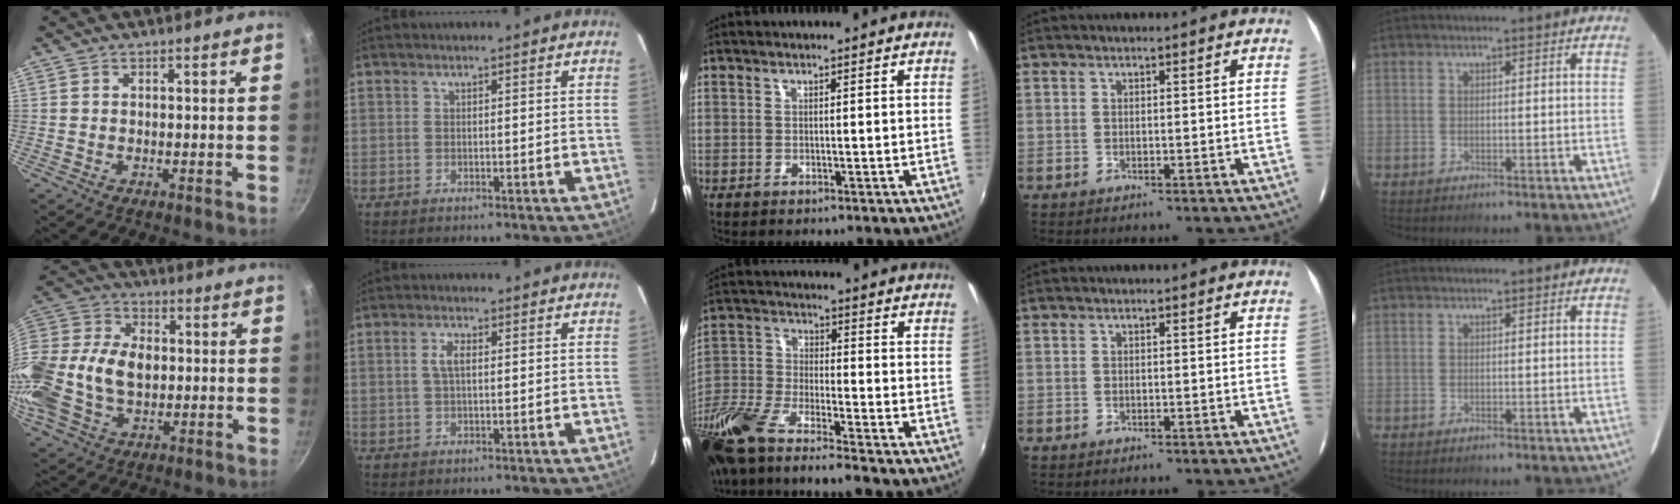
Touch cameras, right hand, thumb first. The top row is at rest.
{"thumb": {"total": 22.9, "force": [-0.8, 16.2, 16.2], "torque": [-0.332, 0.036, -0.020]}, "index": {"total": 2.7, "force": [0.4, 1.0, 2.4], "torque": [-0.051, 0.006, 0.009]}, "middle": {"total": 16.9, "force": [-12.9, 2.7, 10.5], "torque": [-0.228, -0.044, -0.250]}}